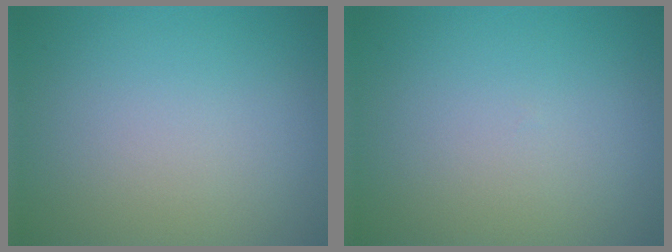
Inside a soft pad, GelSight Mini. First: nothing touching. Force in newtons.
{"total": 0.0}